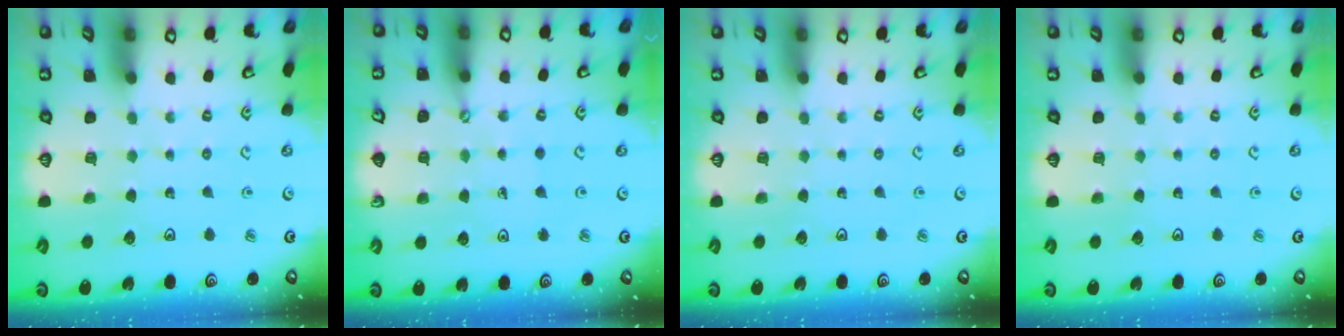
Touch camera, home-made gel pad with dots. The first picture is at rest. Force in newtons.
{"total": 0.6, "press": 0.6, "slide": 0.1}
{"total": 0.0}
{"total": 0.0}